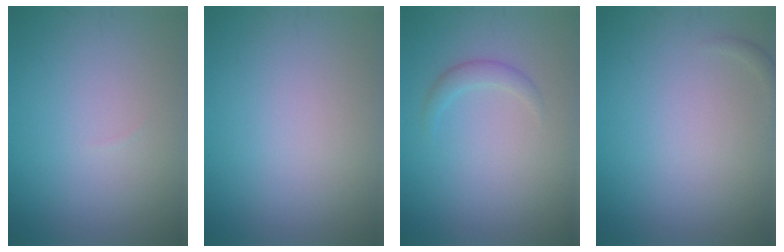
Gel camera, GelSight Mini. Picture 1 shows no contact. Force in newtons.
{"total": 0.0}
{"total": 1.4, "press": 1.4, "slide": 0.1}
{"total": 0.5, "press": 0.5, "slide": 0.1}